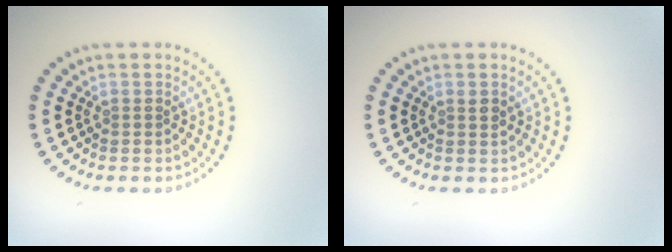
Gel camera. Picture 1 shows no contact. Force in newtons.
{"total": 0.8, "press": 0.7, "slide": 0.4}